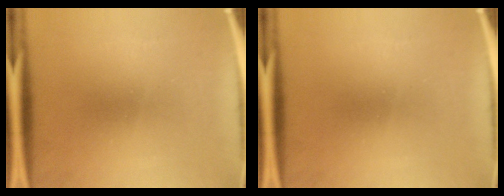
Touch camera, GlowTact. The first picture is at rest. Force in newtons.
{"total": 0.0}